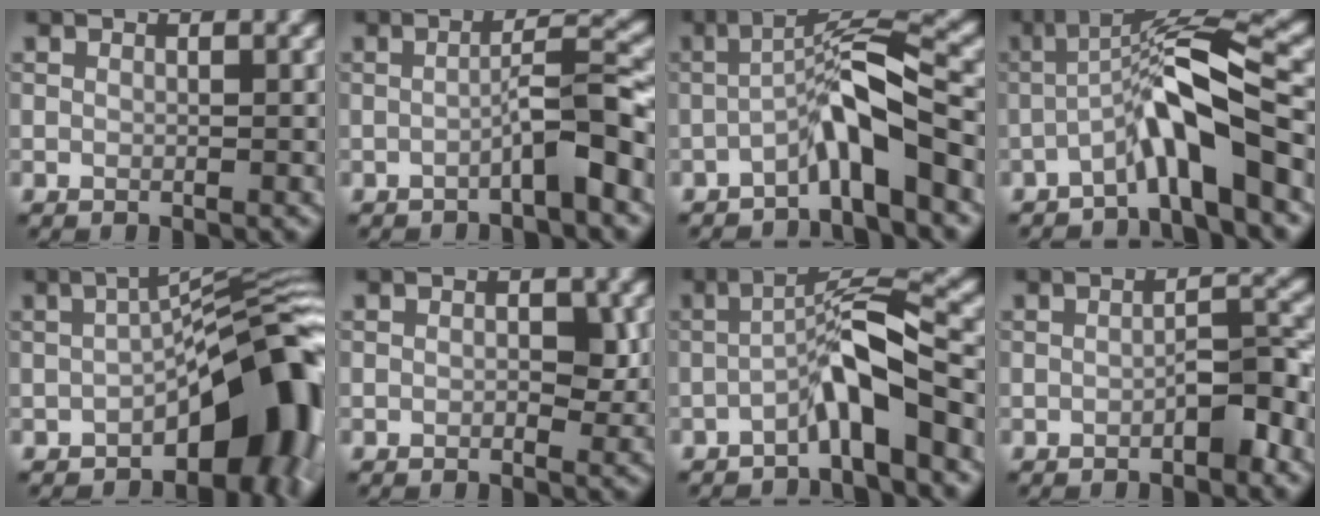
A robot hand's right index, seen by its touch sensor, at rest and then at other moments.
{"total": 3.8, "force": [-1.7, 0.1, 3.4], "torque": [-0.055, 0.022, -0.036]}
{"total": 5.2, "force": [-2.4, 0.7, 4.5], "torque": [-0.078, 0.026, -0.049]}
{"total": 6.5, "force": [-2.7, 0.9, 5.8], "torque": [-0.106, 0.026, -0.055]}
{"total": 12.3, "force": [-4.7, 4.9, 10.3], "torque": [-0.112, 0.018, -0.080]}
{"total": 1.8, "force": [0.1, 0.9, 1.6], "torque": [-0.015, -0.001, 0.000]}
{"total": 5.0, "force": [-2.2, 0.7, 4.4], "torque": [-0.075, 0.025, -0.046]}
{"total": 2.9, "force": [-1.4, 0.7, 2.4], "torque": [-0.036, 0.013, -0.023]}